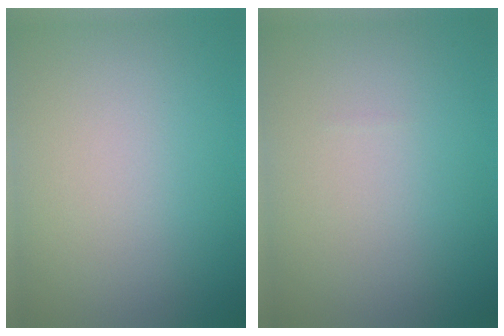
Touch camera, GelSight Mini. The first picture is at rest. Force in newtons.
{"total": 0.0}